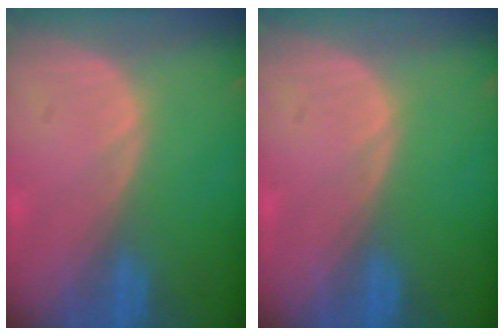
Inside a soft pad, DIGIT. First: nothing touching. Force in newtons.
{"total": 0.0}